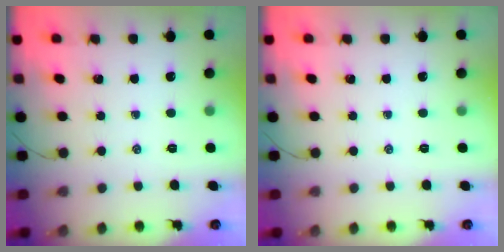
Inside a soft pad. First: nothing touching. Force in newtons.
{"total": 0.0}